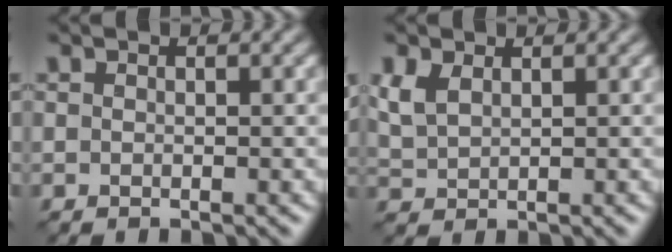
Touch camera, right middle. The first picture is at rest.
{"total": 2.4, "force": [1.3, 1.4, 1.4], "torque": [-0.046, 0.002, 0.031]}